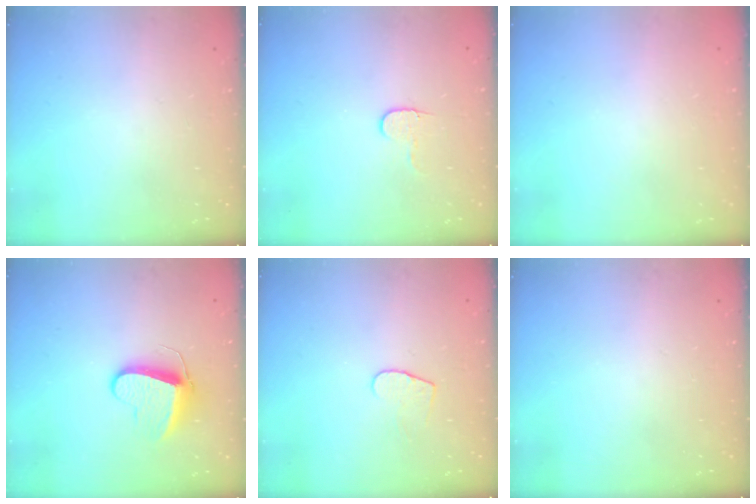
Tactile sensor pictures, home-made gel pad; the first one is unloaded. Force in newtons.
{"total": 5.5, "press": 5.4, "slide": 0.5}
{"total": 0.6, "press": 0.5, "slide": 0.2}
{"total": 10.3, "press": 10.2, "slide": 0.9}
{"total": 5.0, "press": 5.0, "slide": 0.4}
{"total": 0.0}